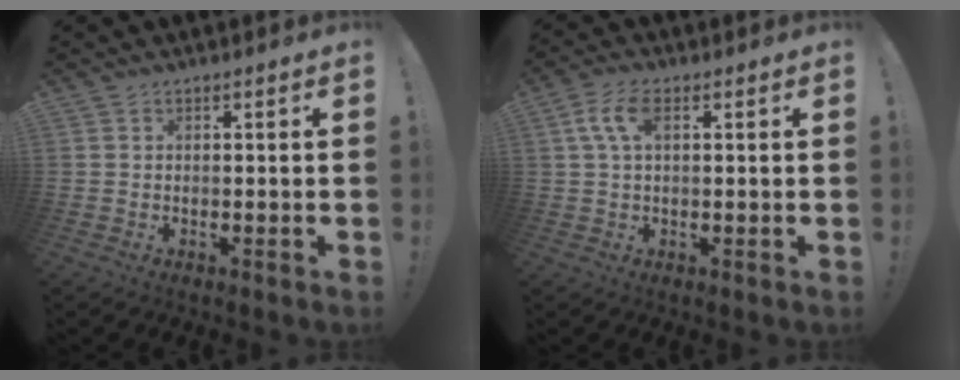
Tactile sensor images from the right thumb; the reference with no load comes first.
{"total": 6.8, "force": [2.1, 3.4, 5.5], "torque": [-0.111, 0.006, 0.037]}